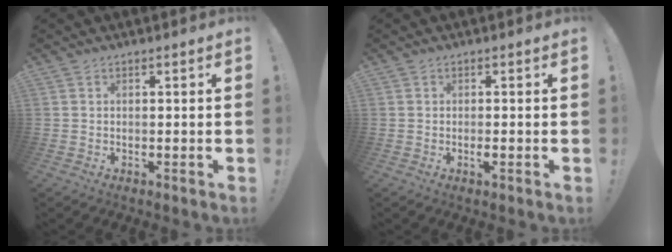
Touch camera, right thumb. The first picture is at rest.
{"total": 0.8, "force": [-0.5, 0.1, 0.6], "torque": [-0.014, 0.001, -0.008]}